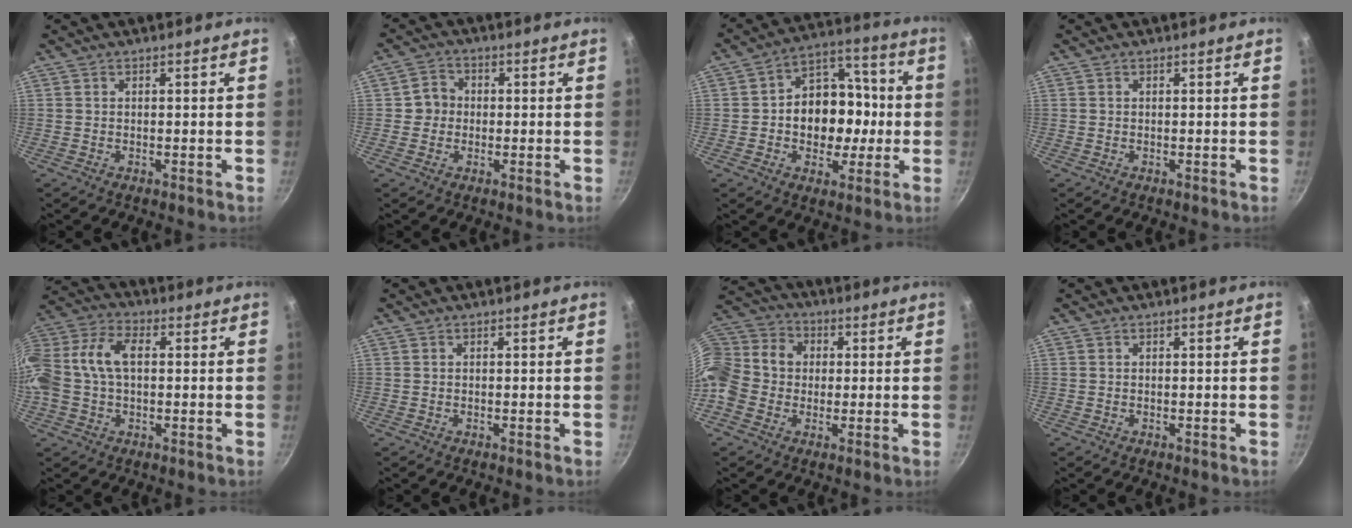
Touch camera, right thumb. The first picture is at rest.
{"total": 4.0, "force": [-0.2, 3.8, 1.4], "torque": [-0.001, 0.010, -0.012]}
{"total": 15.0, "force": [-0.9, 10.7, 10.4], "torque": [-0.095, 0.038, -0.016]}
{"total": 0.0}
{"total": 15.6, "force": [1.4, 9.6, 12.2], "torque": [-0.285, 0.033, 0.024]}
{"total": 0.0}
{"total": 15.7, "force": [0.2, 12.6, 9.3], "torque": [-0.199, 0.039, -0.002]}
{"total": 0.0}